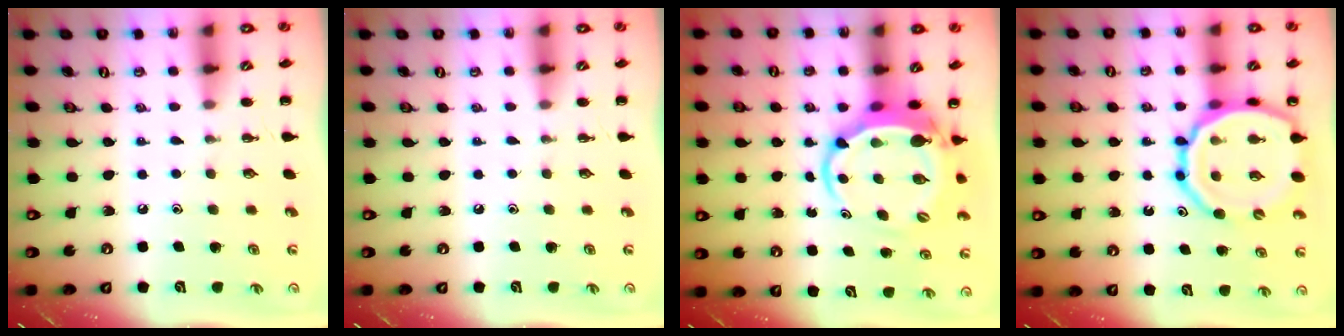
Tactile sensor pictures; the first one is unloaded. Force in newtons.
{"total": 0.0}
{"total": 7.2, "press": 7.1, "slide": 1.3}
{"total": 19.8, "press": 19.4, "slide": 3.9}